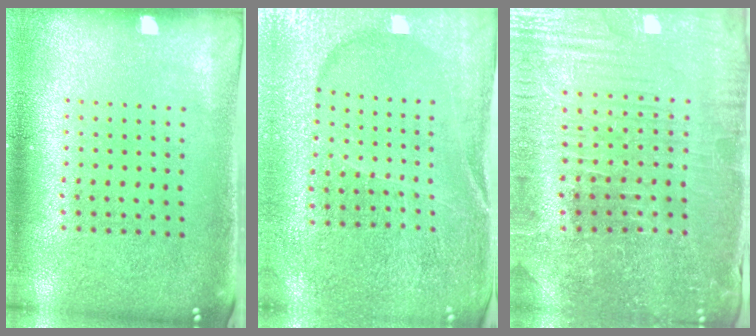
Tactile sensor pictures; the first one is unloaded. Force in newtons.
{"total": 3.0, "press": 3.0, "slide": 0.4}
{"total": 3.6, "press": 3.6, "slide": 0.4}